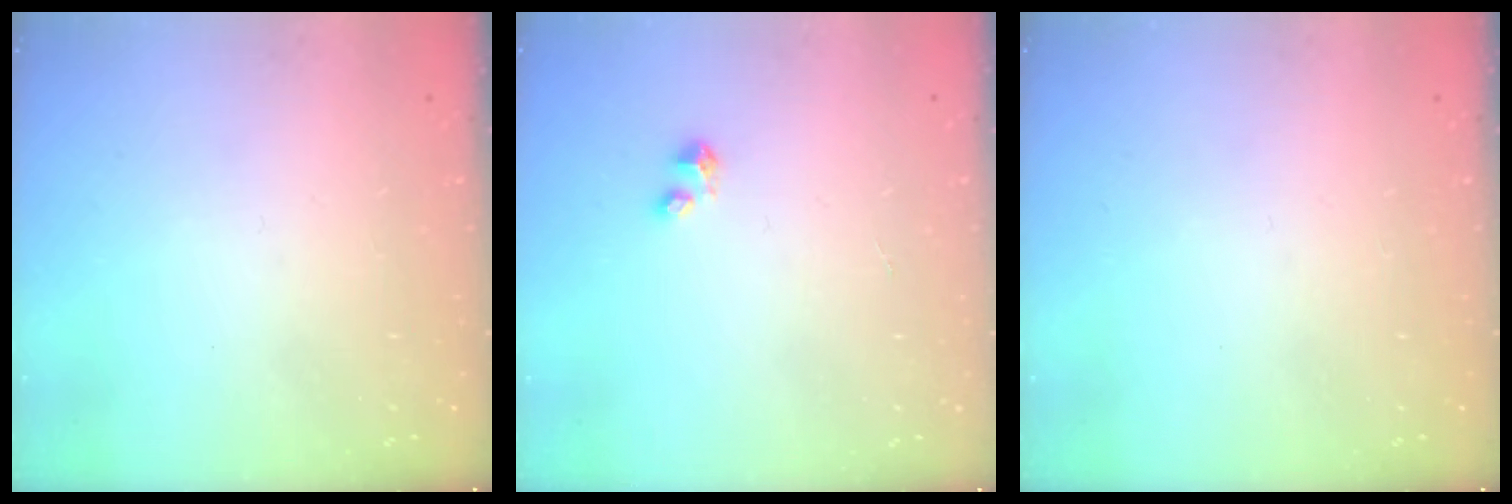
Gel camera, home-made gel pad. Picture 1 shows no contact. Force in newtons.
{"total": 2.4, "press": 2.4, "slide": 0.1}
{"total": 0.0}